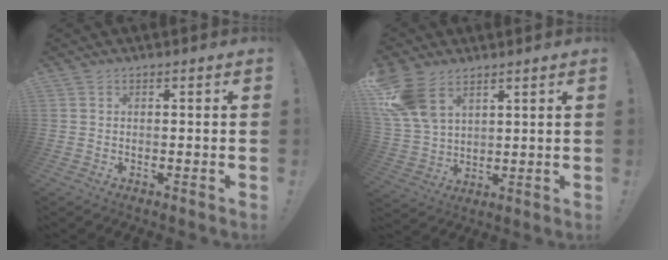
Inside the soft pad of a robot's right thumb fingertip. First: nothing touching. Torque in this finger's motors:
{"motor_torque": [0.96, 3.21, 1.14, 0.63, 0.28]}